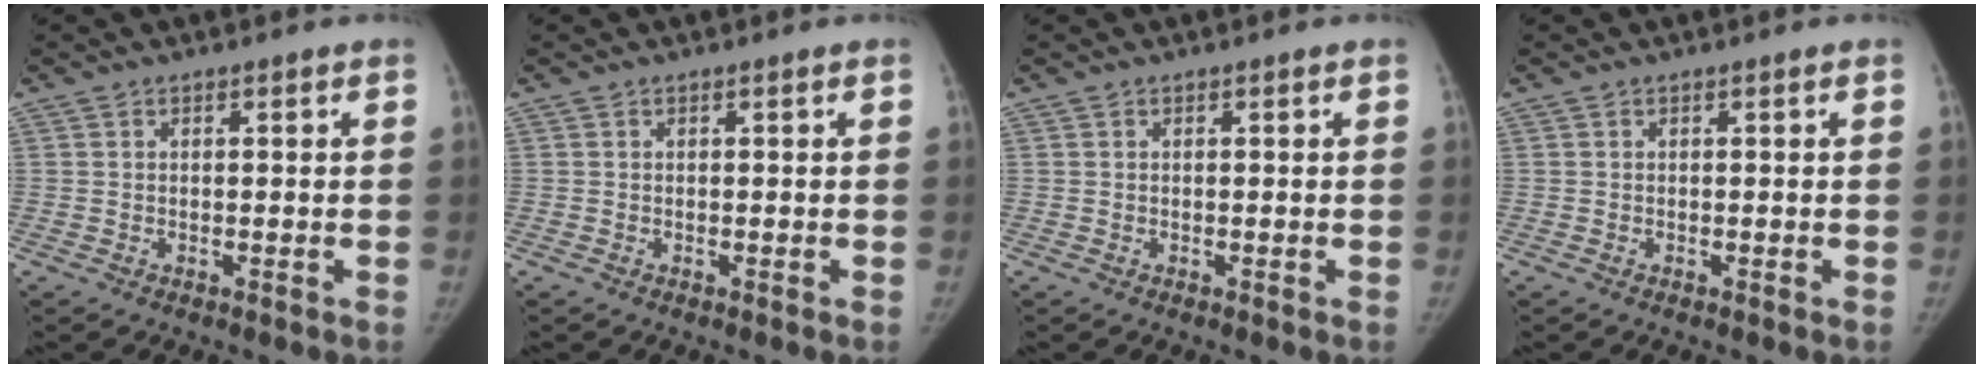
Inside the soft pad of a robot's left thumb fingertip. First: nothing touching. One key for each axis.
{"total": 0.0}
{"total": 0.0}
{"total": 0.0}